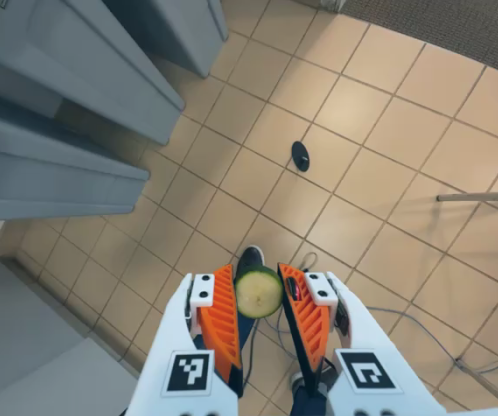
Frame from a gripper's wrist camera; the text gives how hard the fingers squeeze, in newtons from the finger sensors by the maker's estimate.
{"total": 7.8, "left": 7.3, "right": 8.2}